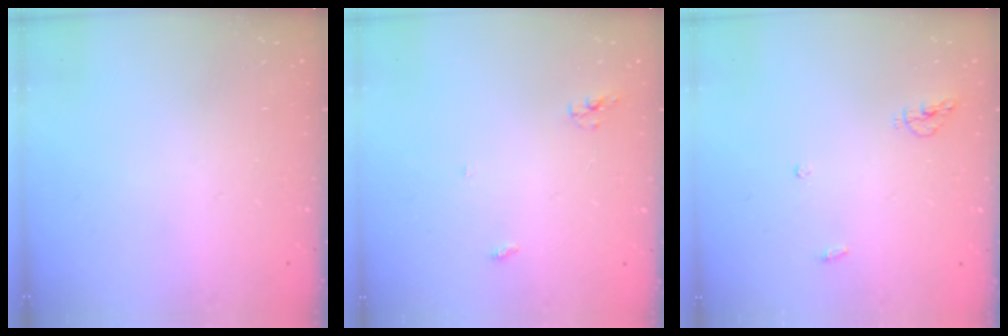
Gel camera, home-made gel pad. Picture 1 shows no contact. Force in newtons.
{"total": 3.7, "press": 3.7, "slide": 0.1}
{"total": 5.0, "press": 4.9, "slide": 0.2}